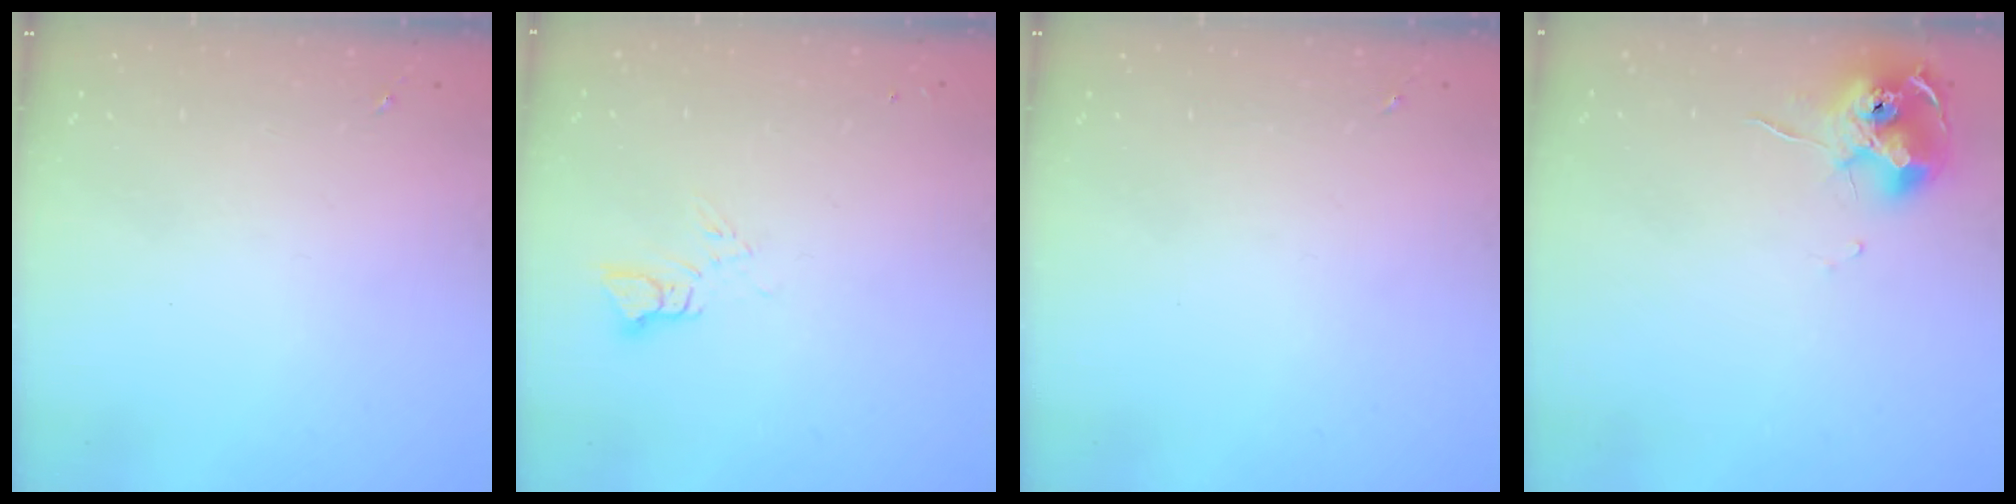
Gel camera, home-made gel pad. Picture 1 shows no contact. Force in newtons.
{"total": 3.8, "press": 3.8, "slide": 0.3}
{"total": 0.0}
{"total": 11.2, "press": 11.1, "slide": 1.1}